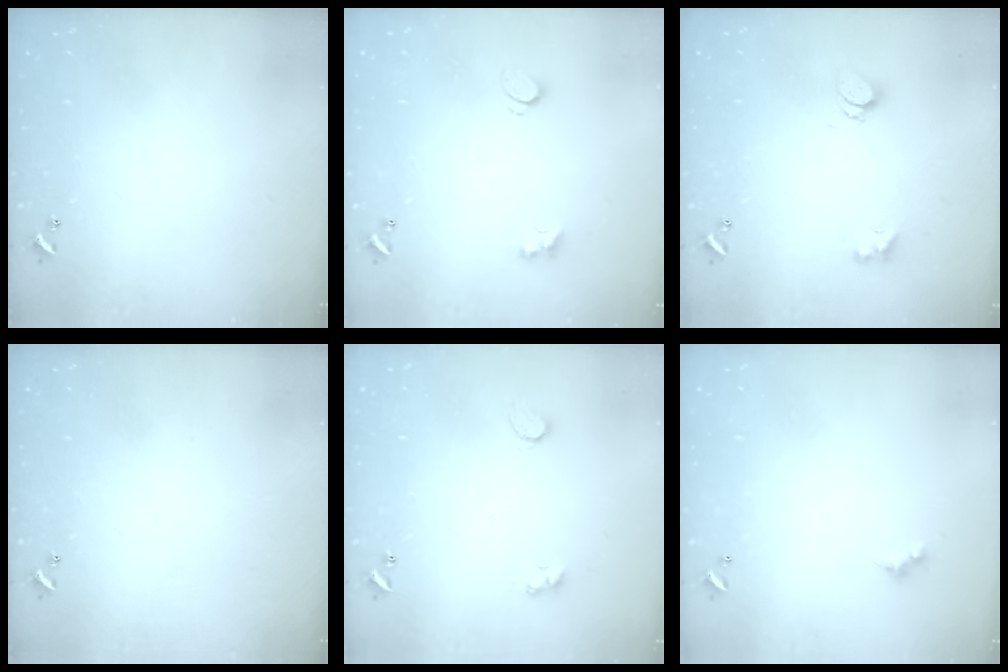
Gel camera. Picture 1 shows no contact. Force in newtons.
{"total": 3.0, "press": 2.7, "slide": 1.1}
{"total": 1.0, "press": 0.9, "slide": 0.4}
{"total": 0.0}
{"total": 3.9, "press": 3.8, "slide": 1.1}
{"total": 1.5, "press": 1.4, "slide": 0.3}